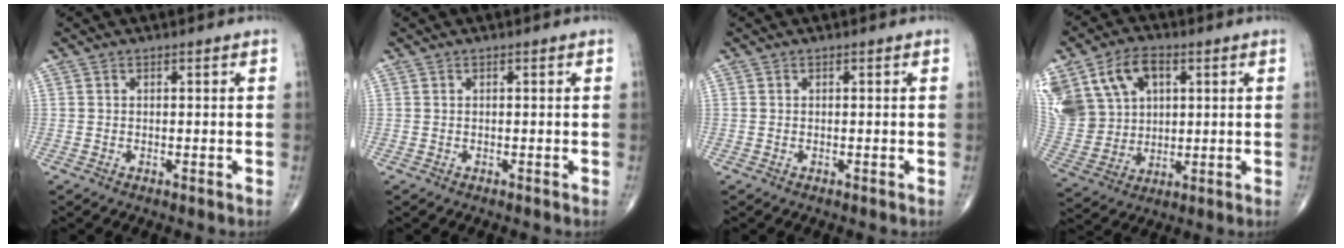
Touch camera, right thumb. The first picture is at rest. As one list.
[{"total": 0.0}, {"total": 0.0}, {"total": 20.7, "force": [7.7, 15.2, 11.7], "torque": [-0.260, 0.024, 0.165]}]